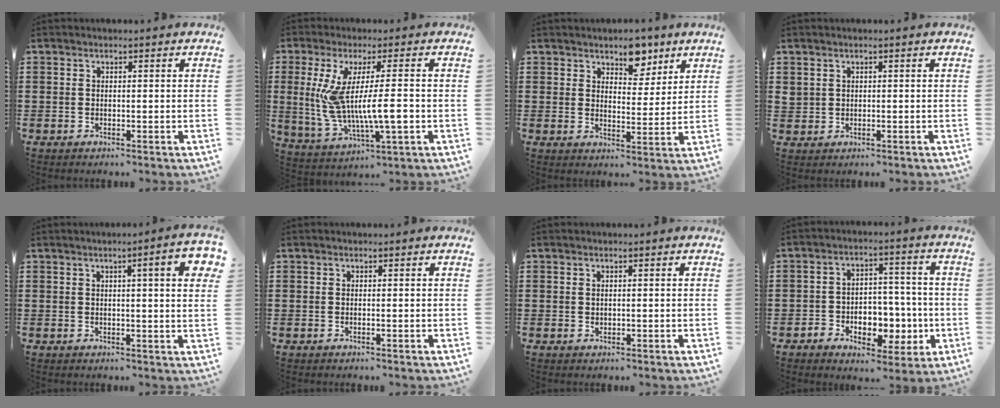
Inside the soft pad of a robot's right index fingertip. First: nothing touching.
{"total": 12.0, "force": [-0.3, 2.9, 11.6], "torque": [-0.244, -0.017, -0.009]}
{"total": 6.3, "force": [4.8, 3.6, 1.9], "torque": [-0.026, -0.013, 0.083]}
{"total": 1.1, "force": [0.6, 0.8, 0.3], "torque": [-0.007, 0.003, 0.012]}
{"total": 6.0, "force": [2.1, 0.6, 5.6], "torque": [-0.090, -0.001, 0.028]}
{"total": 0.0}
{"total": 0.5, "force": [0.2, 0.4, 0.3], "torque": [-0.009, 0.001, 0.004]}
{"total": 6.7, "force": [-1.9, 5.4, 3.6], "torque": [-0.055, 0.013, -0.033]}